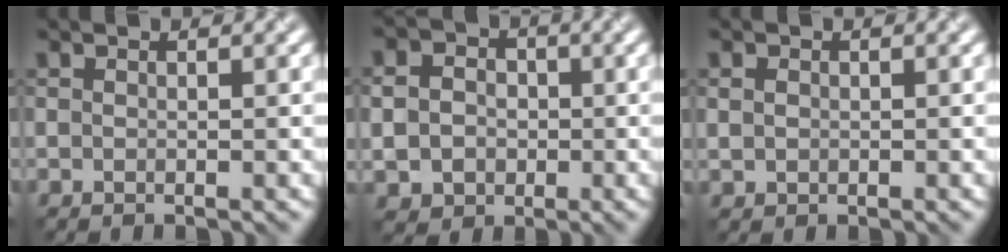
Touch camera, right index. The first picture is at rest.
{"total": 4.7, "force": [-0.3, 4.2, 2.1], "torque": [-0.030, 0.004, -0.014]}
{"total": 1.0, "force": [0.2, 0.9, 0.5], "torque": [-0.008, -0.001, 0.004]}